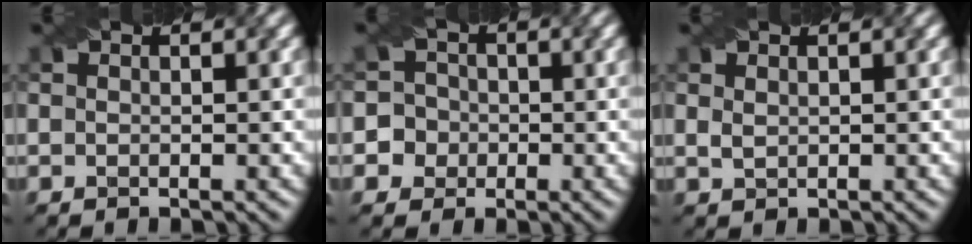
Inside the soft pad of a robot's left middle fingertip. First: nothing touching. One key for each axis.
{"total": 4.9, "fx": -1.3, "fy": 4.7, "fz": 0.6, "tx": 0.006, "ty": 0.022, "tz": -0.045}
{"total": 0.9, "fx": 0.5, "fy": 0.5, "fz": 0.6, "tx": -0.015, "ty": 0.002, "tz": 0.013}